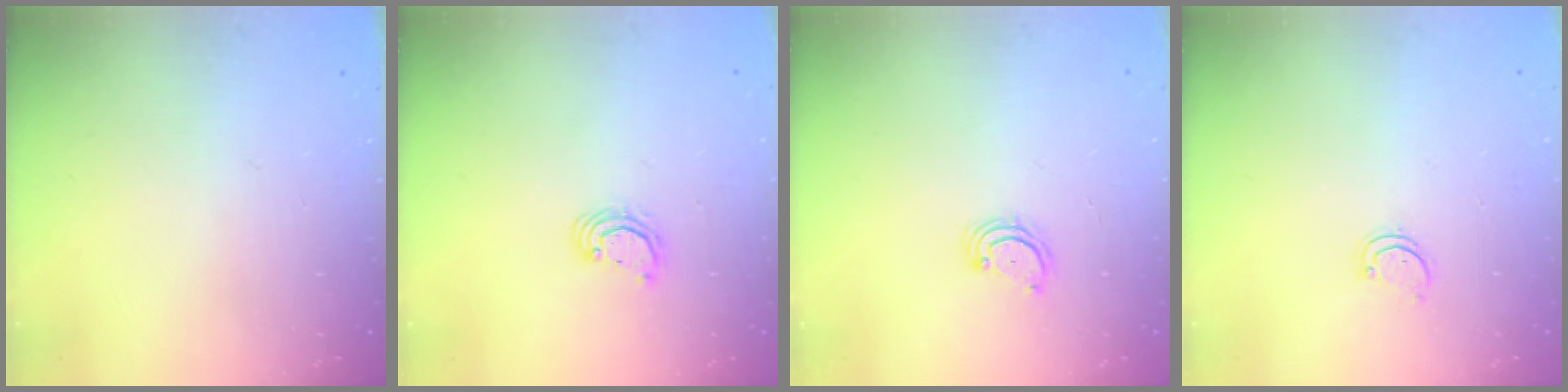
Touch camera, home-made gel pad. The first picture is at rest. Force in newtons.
{"total": 3.3, "press": 3.3, "slide": 0.2}
{"total": 3.1, "press": 3.0, "slide": 0.4}
{"total": 1.7, "press": 1.7, "slide": 0.3}